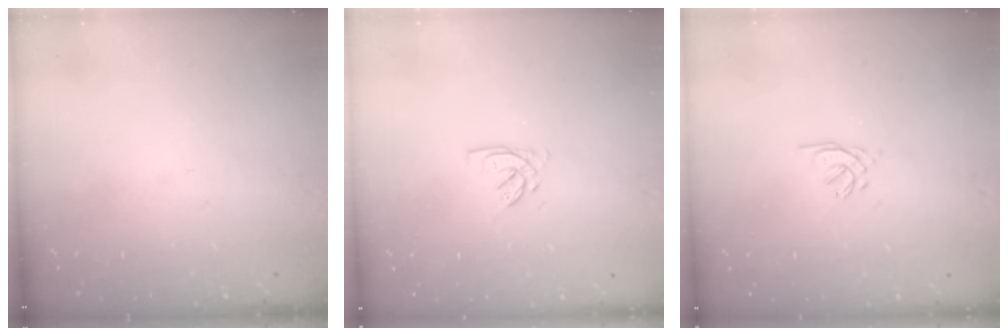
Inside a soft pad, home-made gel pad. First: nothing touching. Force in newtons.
{"total": 2.8, "press": 2.8, "slide": 0.1}
{"total": 1.2, "press": 1.1, "slide": 0.5}